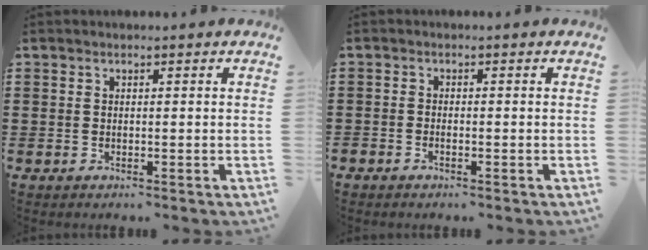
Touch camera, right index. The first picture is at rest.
{"total": 0.6, "force": [-0.6, 0.2, 0.1], "torque": [-0.004, -0.002, -0.011]}